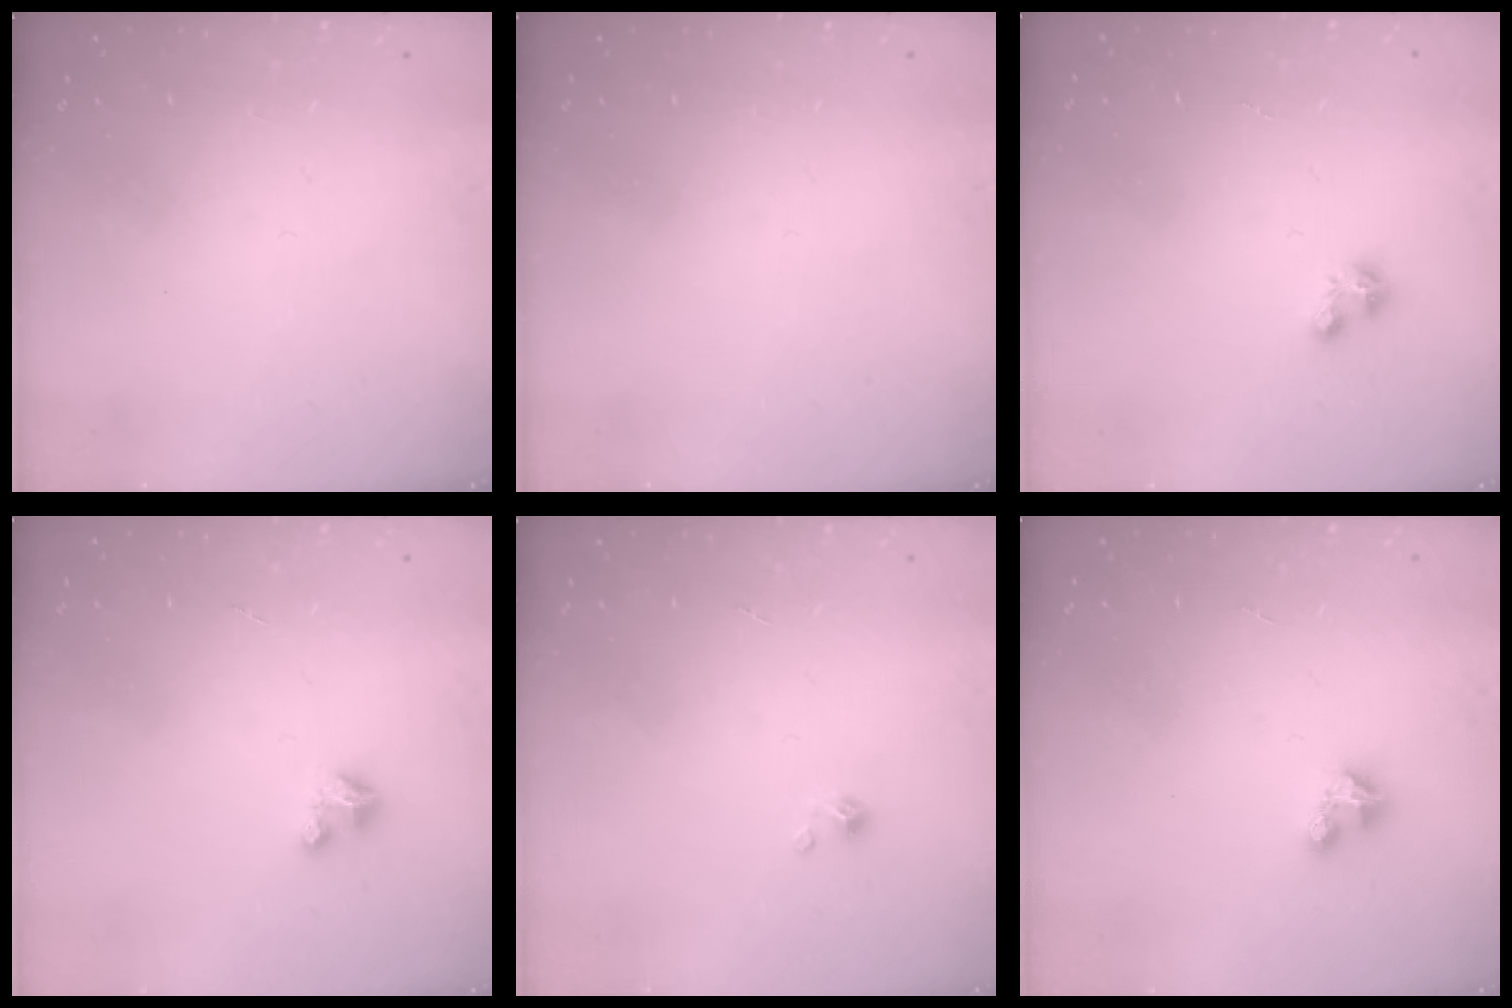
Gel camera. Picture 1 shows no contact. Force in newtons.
{"total": 0.0}
{"total": 1.6, "press": 1.6, "slide": 0.2}
{"total": 3.4, "press": 3.3, "slide": 0.2}
{"total": 0.0}
{"total": 2.0, "press": 2.0, "slide": 0.2}